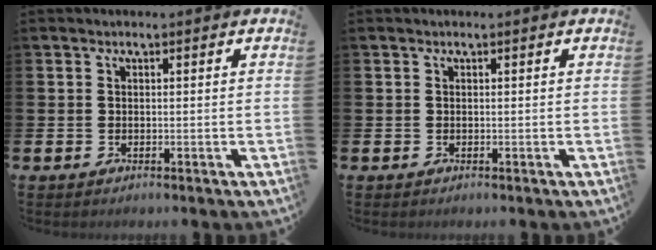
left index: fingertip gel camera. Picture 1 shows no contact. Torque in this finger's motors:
{"motor_torque": [0.00, 0.00, 0.01, 0.00]}